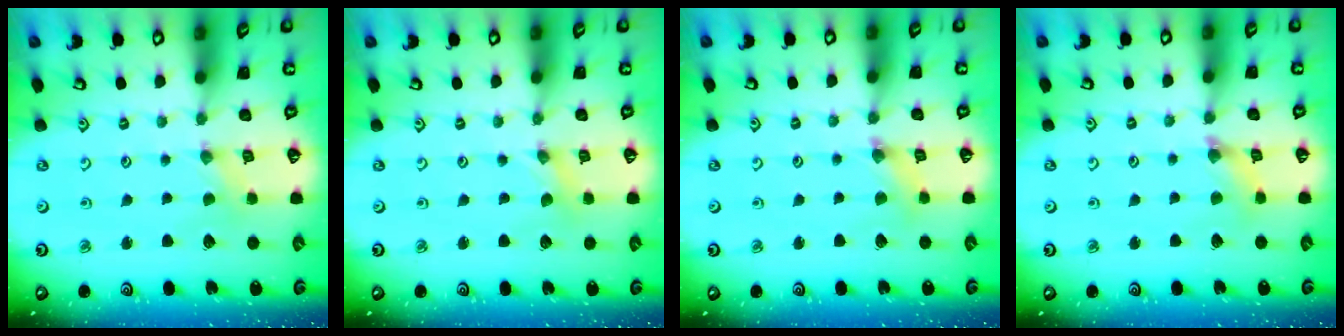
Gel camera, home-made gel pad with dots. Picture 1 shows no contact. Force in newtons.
{"total": 0.0}
{"total": 2.7, "press": 2.7, "slide": 0.4}
{"total": 3.6, "press": 3.6, "slide": 0.4}